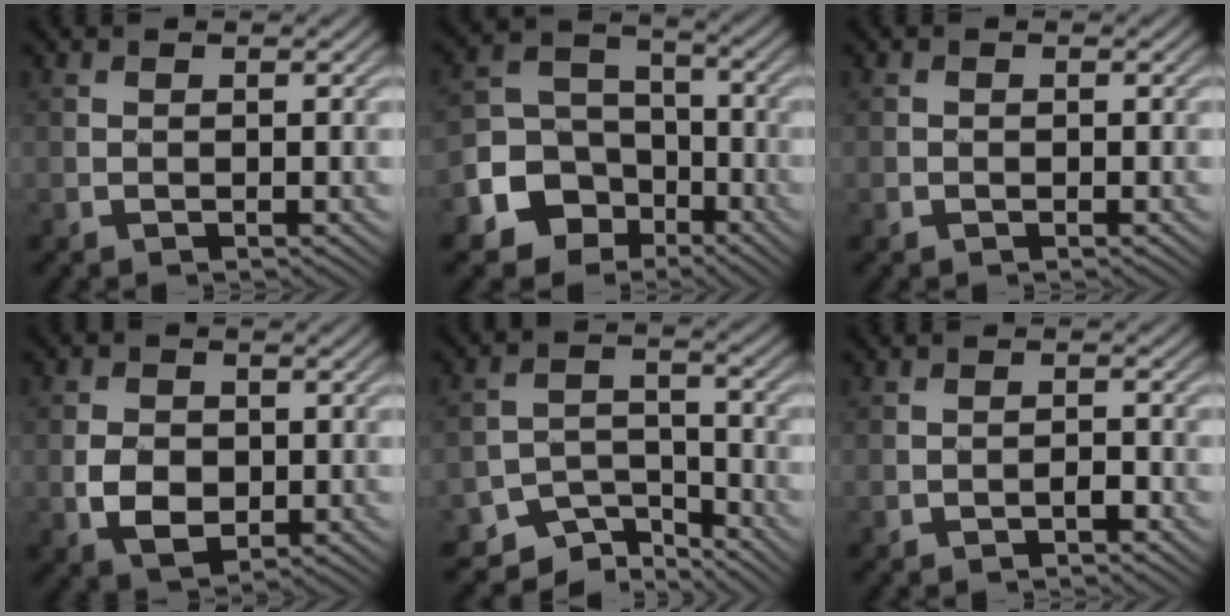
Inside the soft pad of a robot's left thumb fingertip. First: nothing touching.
{"total": 9.0, "force": [-4.6, 7.0, 3.1], "torque": [-0.079, -0.016, -0.103]}
{"total": 0.6, "force": [-0.2, 0.6, 0.0], "torque": [0.002, -0.006, -0.004]}
{"total": 4.6, "force": [-0.6, 3.5, 3.0], "torque": [-0.062, -0.009, -0.013]}
{"total": 7.0, "force": [-6.0, 3.1, 1.9], "torque": [-0.028, -0.015, -0.105]}
{"total": 1.2, "force": [-0.9, 0.4, 0.7], "torque": [-0.012, 0.001, -0.016]}